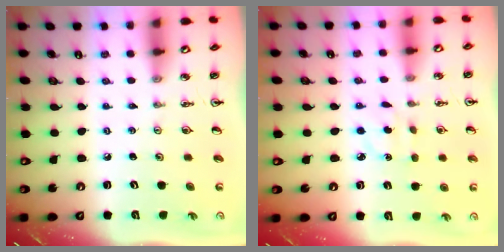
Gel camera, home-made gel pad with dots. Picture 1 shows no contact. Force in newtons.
{"total": 3.3, "press": 3.3, "slide": 0.4}